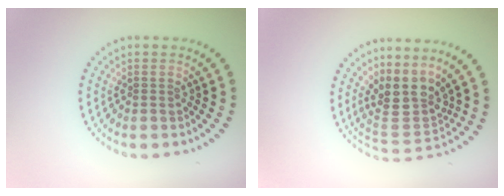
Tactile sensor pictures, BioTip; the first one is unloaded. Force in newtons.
{"total": 3.9, "press": 2.8, "slide": 2.7}